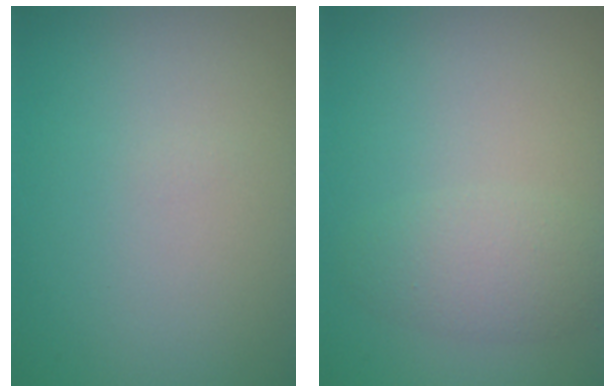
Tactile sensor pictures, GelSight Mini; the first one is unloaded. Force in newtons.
{"total": 2.6, "press": 2.6, "slide": 0.1}